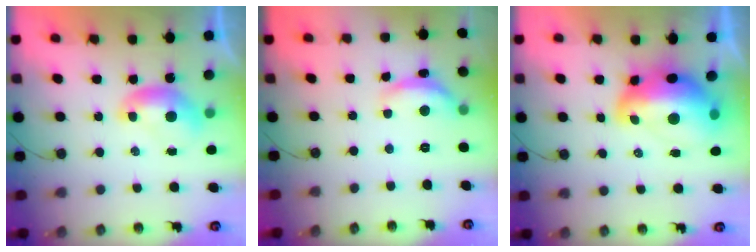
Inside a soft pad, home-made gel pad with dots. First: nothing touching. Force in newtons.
{"total": 5.1, "press": 5.1, "slide": 0.6}
{"total": 11.8, "press": 11.7, "slide": 1.6}